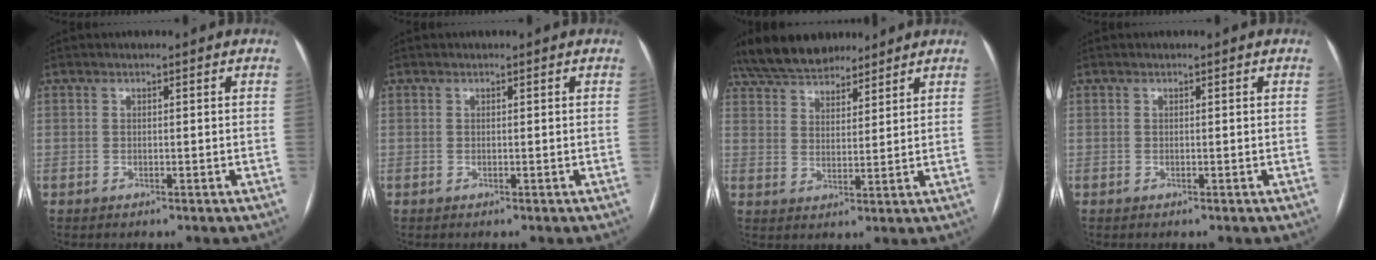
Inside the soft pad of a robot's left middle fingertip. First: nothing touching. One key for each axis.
{"total": 0.0}
{"total": 12.9, "fx": 10.9, "fy": 4.5, "fz": 5.1, "tx": -0.093, "ty": 0.033, "tz": 0.188}
{"total": 0.0}